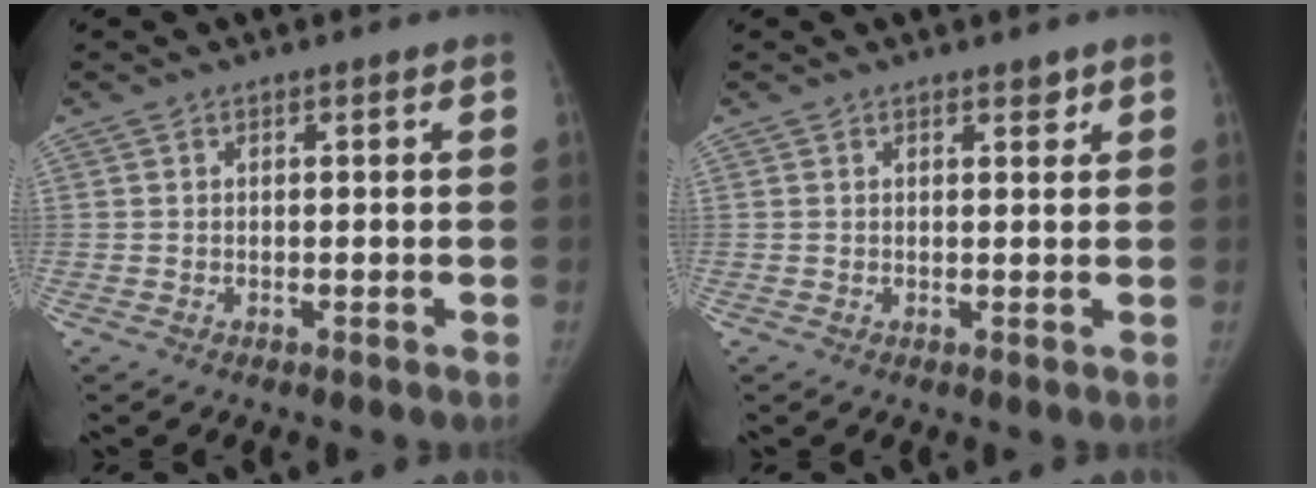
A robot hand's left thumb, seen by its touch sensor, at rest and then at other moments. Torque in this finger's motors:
{"motor_torque": [-0.20, 0.11, -0.30, 0.50, 0.00]}